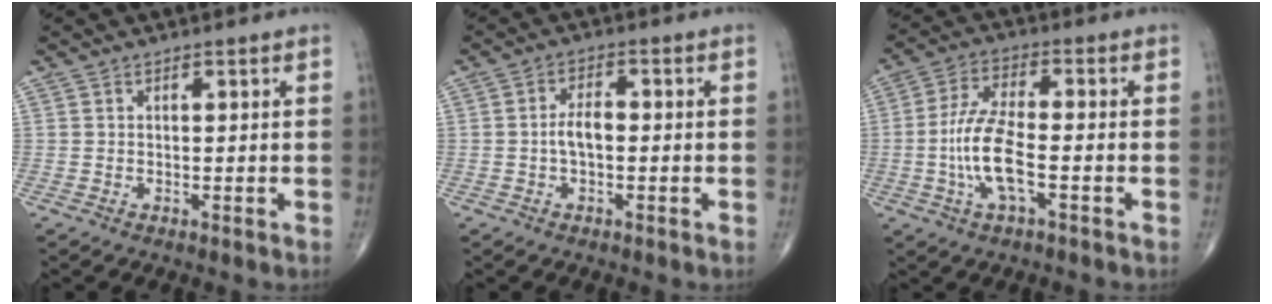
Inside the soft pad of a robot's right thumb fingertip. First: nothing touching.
{"total": 3.6, "force": [-0.6, 1.8, 3.1], "torque": [-0.055, 0.014, -0.015]}
{"total": 10.3, "force": [-2.5, 3.3, 9.4], "torque": [-0.202, 0.019, -0.051]}